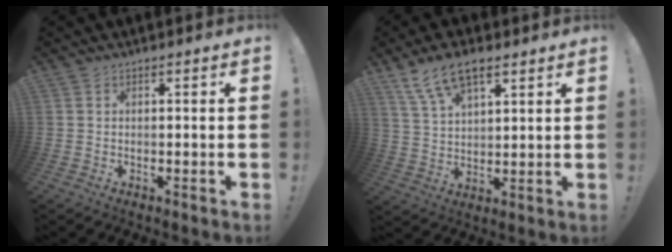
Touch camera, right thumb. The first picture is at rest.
{"total": 10.7, "force": [7.0, 4.7, 6.6], "torque": [-0.117, -0.027, 0.132]}